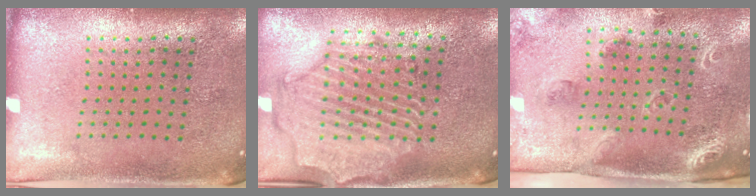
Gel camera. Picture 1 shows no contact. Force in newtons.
{"total": 2.6, "press": 2.3, "slide": 1.1}
{"total": 1.7, "press": 1.7, "slide": 0.3}